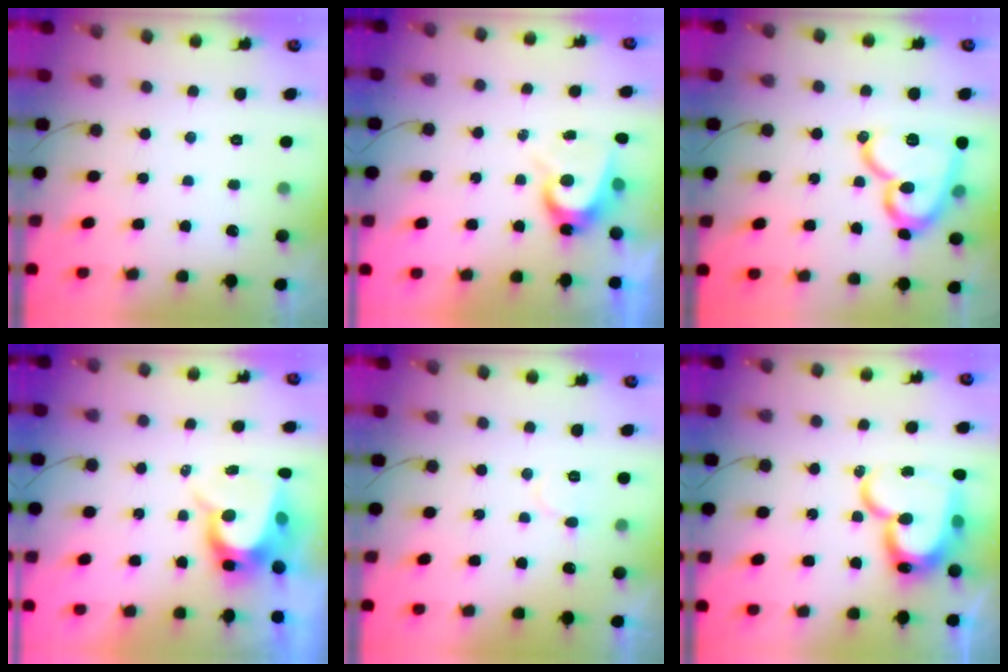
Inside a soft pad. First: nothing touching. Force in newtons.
{"total": 7.4, "press": 7.4, "slide": 0.2}
{"total": 17.1, "press": 17.0, "slide": 0.9}
{"total": 8.6, "press": 8.5, "slide": 0.5}
{"total": 6.5, "press": 6.5, "slide": 0.7}
{"total": 21.8, "press": 21.7, "slide": 2.2}